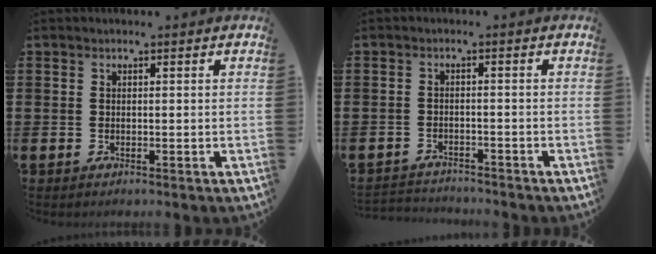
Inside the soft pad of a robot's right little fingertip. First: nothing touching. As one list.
[{"total": 2.1, "force": [-2.1, 0.1, -0.3], "torque": [-0.002, 0.002, -0.048]}]